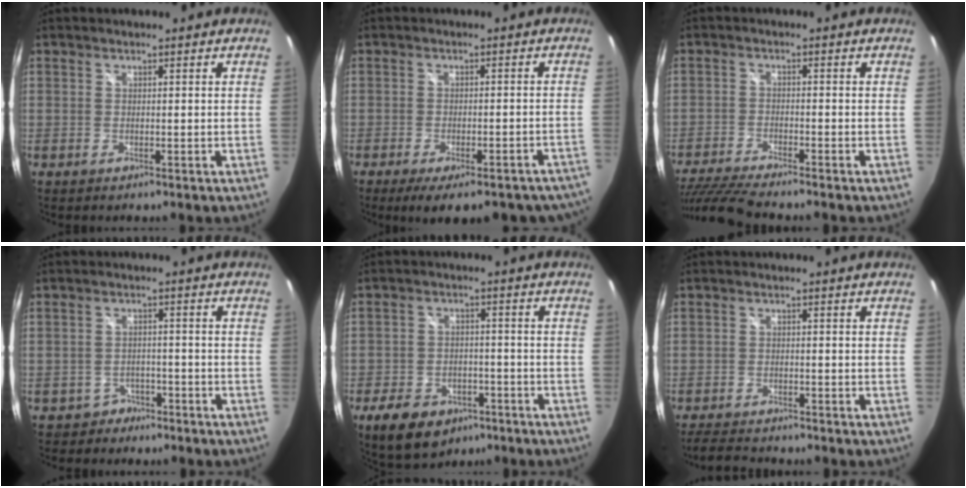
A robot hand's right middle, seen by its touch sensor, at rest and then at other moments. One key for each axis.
{"total": 16.0, "fx": -13.0, "fy": 4.5, "fz": 8.1, "tx": -0.131, "ty": -0.029, "tz": -0.155}
{"total": 9.2, "fx": -8.4, "fy": -0.3, "fz": 3.8, "tx": -0.105, "ty": -0.026, "tz": -0.156}
{"total": 3.7, "fx": -2.6, "fy": 2.6, "fz": -0.3, "tx": 0.003, "ty": 0.017, "tz": -0.040}
{"total": 11.8, "fx": -7.1, "fy": 7.5, "fz": 5.6, "tx": -0.140, "ty": -0.001, "tz": -0.100}
{"total": 5.0, "fx": -4.7, "fy": 0.7, "fz": 1.6, "tx": -0.048, "ty": -0.013, "tz": -0.081}